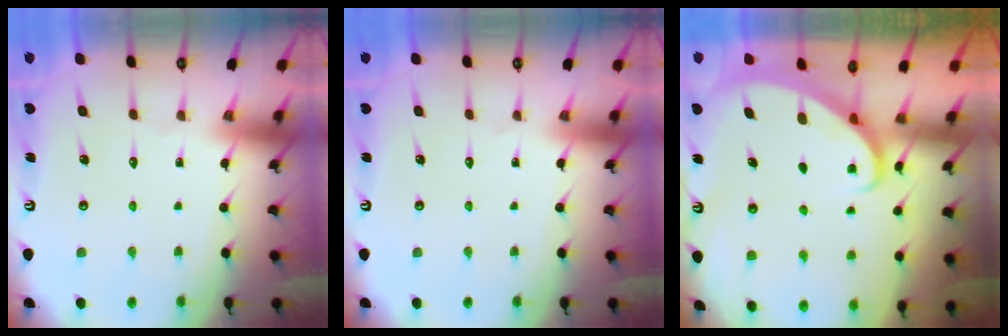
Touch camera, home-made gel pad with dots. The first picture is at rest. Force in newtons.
{"total": 0.0}
{"total": 2.7, "press": 2.7, "slide": 0.1}